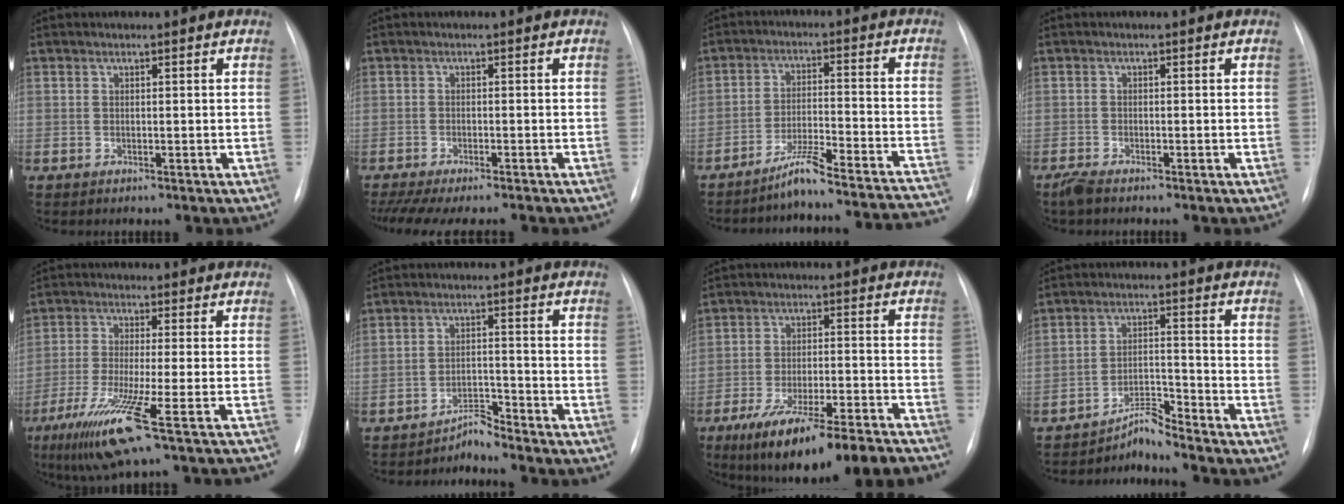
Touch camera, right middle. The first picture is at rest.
{"total": 11.5, "force": [-9.9, 1.8, 5.5], "torque": [-0.080, -0.010, -0.137]}
{"total": 19.3, "force": [-18.1, -0.5, 6.5], "torque": [-0.055, 0.013, -0.246]}
{"total": 2.0, "force": [-1.6, 0.4, 1.0], "torque": [-0.031, -0.007, -0.031]}
{"total": 13.7, "force": [-8.8, -0.8, 10.4], "torque": [-0.188, -0.044, -0.148]}
{"total": 2.7, "force": [-2.7, -0.3, -0.4], "torque": [0.014, -0.007, -0.045]}
{"total": 17.6, "force": [-14.0, 1.6, 10.6], "torque": [-0.143, -0.008, -0.215]}
{"total": 4.1, "force": [-4.0, -0.9, 0.1], "torque": [-0.006, -0.005, -0.069]}